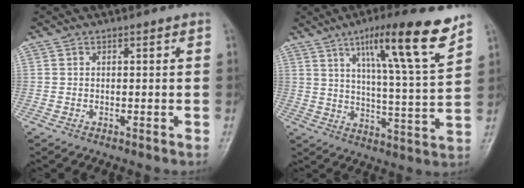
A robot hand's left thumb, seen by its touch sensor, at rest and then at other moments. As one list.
[{"total": 16.6, "force": [10.0, 1.8, 13.1], "torque": [-0.195, -0.048, 0.158]}]